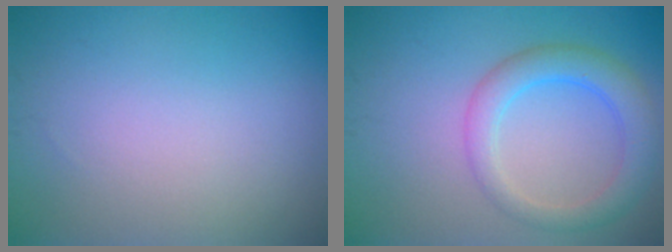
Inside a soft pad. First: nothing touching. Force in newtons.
{"total": 4.2, "press": 4.2, "slide": 0.1}